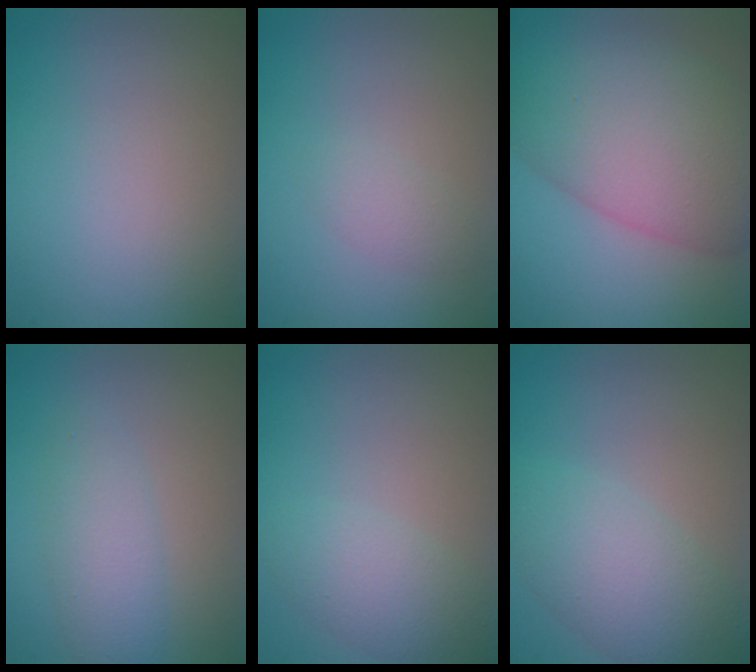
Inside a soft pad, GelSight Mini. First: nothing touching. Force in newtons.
{"total": 1.2, "press": 1.2, "slide": 0.1}
{"total": 11.1, "press": 11.1, "slide": 0.2}
{"total": 2.8, "press": 2.8, "slide": 0.1}
{"total": 2.9, "press": 2.9, "slide": 0.2}
{"total": 4.7, "press": 4.7, "slide": 0.2}